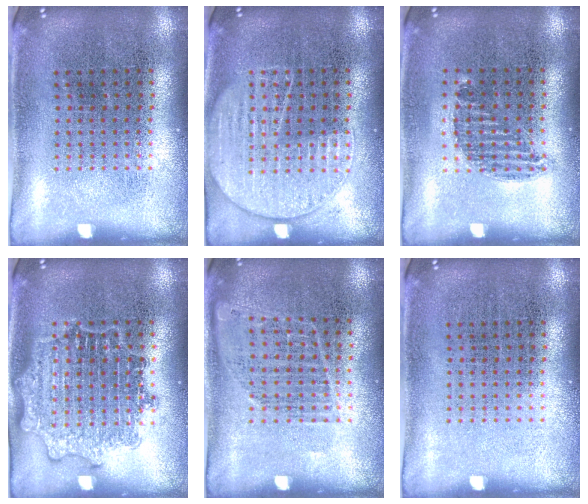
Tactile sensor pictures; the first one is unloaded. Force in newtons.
{"total": 2.6, "press": 2.6, "slide": 0.3}
{"total": 0.8, "press": 0.7, "slide": 0.5}
{"total": 1.7, "press": 1.7, "slide": 0.4}
{"total": 0.9, "press": 0.9, "slide": 0.3}
{"total": 0.0}